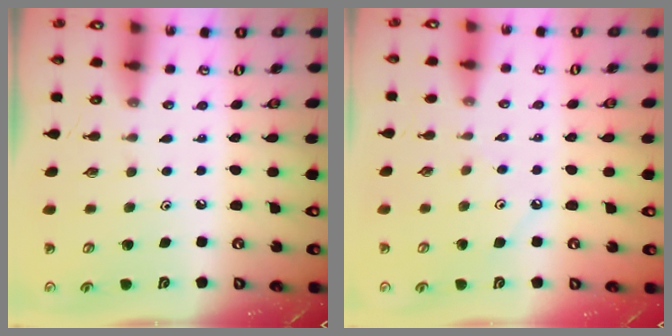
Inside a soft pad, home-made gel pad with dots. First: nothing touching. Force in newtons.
{"total": 2.9, "press": 2.9, "slide": 0.4}